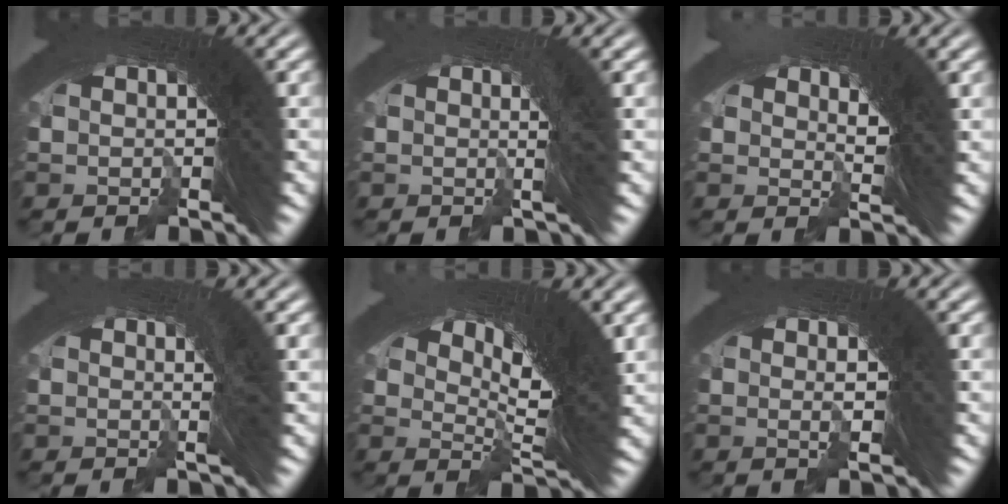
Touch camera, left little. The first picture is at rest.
{"total": 1.7, "force": [0.2, 0.4, 1.6], "torque": [-0.026, 0.009, -0.004]}
{"total": 1.6, "force": [-0.9, 1.1, 0.9], "torque": [-0.031, -0.032, -0.005]}
{"total": 1.2, "force": [0.0, 0.3, 1.2], "torque": [-0.021, 0.005, -0.005]}
{"total": 6.7, "force": [0.5, 2.7, 6.1], "torque": [-0.098, -0.020, 0.012]}
{"total": 3.4, "force": [0.4, 2.0, 2.7], "torque": [-0.042, 0.004, -0.001]}